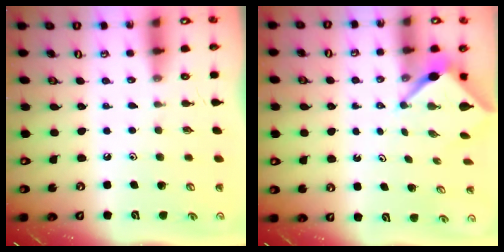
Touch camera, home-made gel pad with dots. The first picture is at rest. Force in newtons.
{"total": 3.4, "press": 3.4, "slide": 0.1}